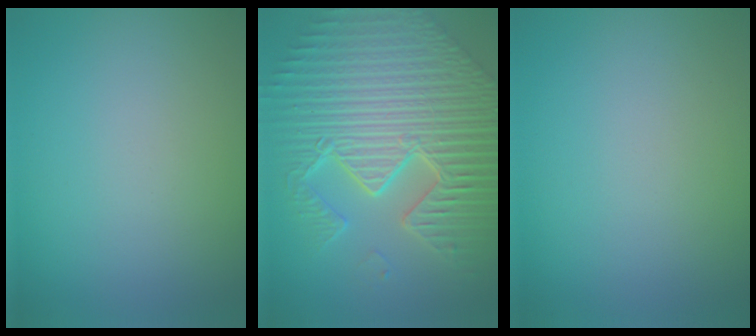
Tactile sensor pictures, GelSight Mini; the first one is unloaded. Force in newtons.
{"total": 11.6, "press": 7.4, "slide": 8.9}
{"total": 0.0}